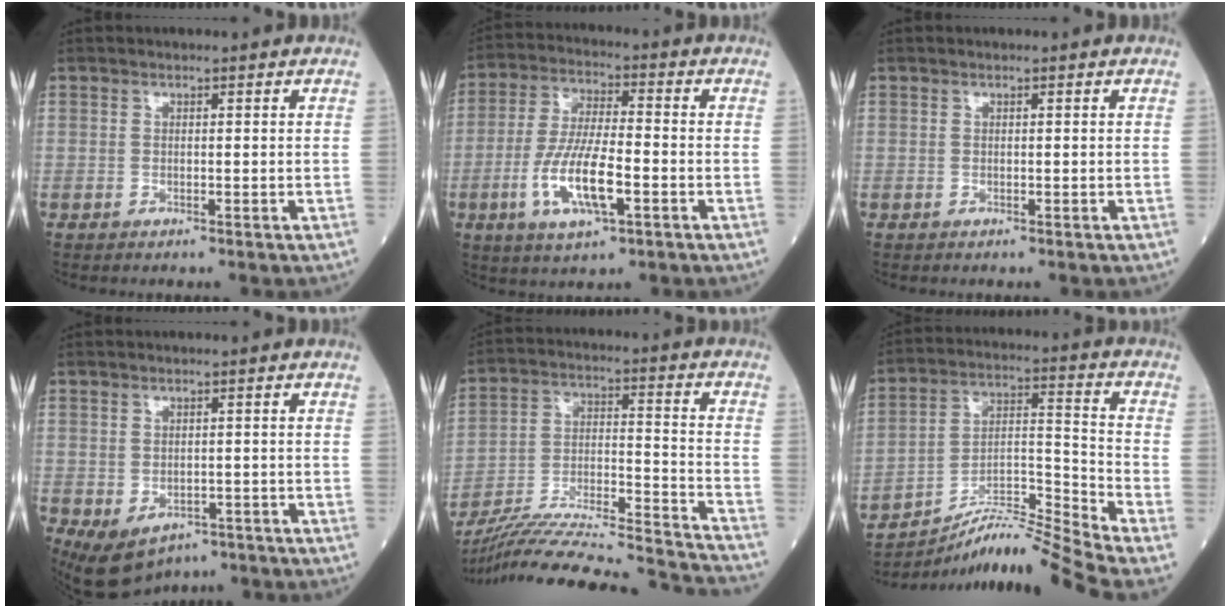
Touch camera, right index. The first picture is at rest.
{"total": 10.9, "force": [-3.4, 2.7, 10.0], "torque": [-0.207, -0.006, -0.058]}
{"total": 0.0}
{"total": 6.4, "force": [-3.2, 4.5, 3.2], "torque": [-0.052, 0.007, -0.039]}
{"total": 26.7, "force": [-25.0, 0.2, 9.4], "torque": [-0.140, -0.017, -0.378]}
{"total": 11.5, "force": [-10.3, -2.8, 4.4], "torque": [-0.070, 0.019, -0.181]}